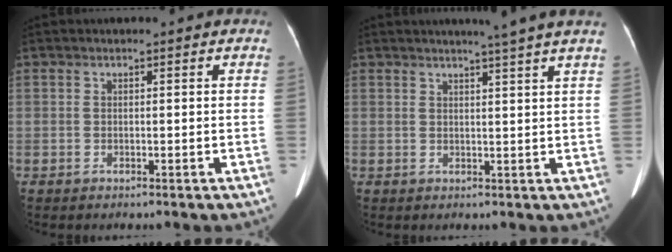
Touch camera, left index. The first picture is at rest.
{"total": 4.9, "force": [4.0, -1.4, 2.6], "torque": [-0.034, -0.002, 0.045]}